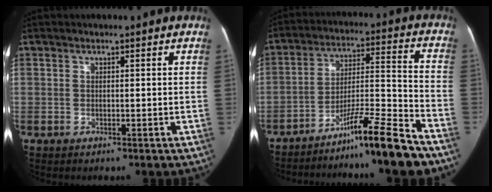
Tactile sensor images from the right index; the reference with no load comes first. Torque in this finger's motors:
{"motor_torque": [1.08, -1.07, 0.19, 0.05]}